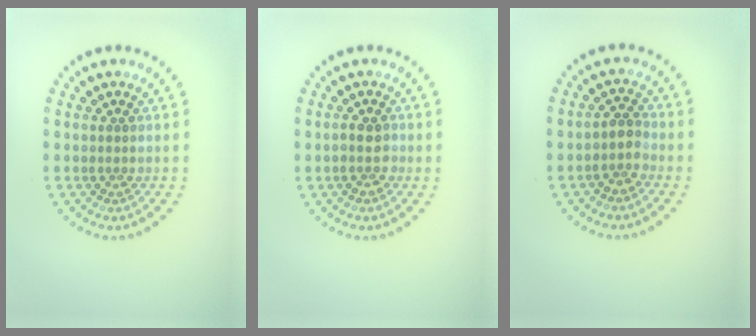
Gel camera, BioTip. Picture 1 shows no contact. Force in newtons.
{"total": 1.8, "press": 1.7, "slide": 0.7}
{"total": 2.0, "press": 1.6, "slide": 1.2}